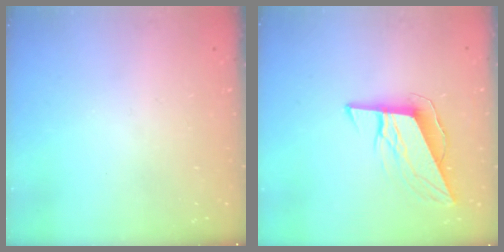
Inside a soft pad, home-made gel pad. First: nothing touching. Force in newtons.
{"total": 9.9, "press": 9.6, "slide": 2.3}